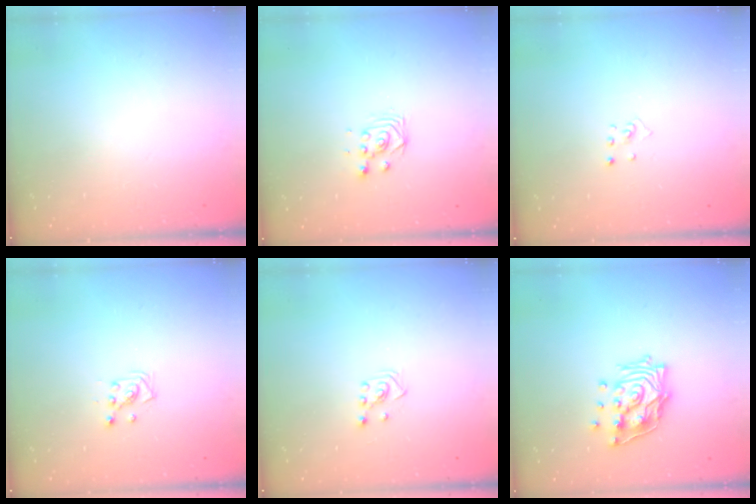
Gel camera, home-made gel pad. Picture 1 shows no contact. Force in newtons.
{"total": 2.8, "press": 2.8, "slide": 0.3}
{"total": 2.9, "press": 2.9, "slide": 0.3}
{"total": 3.3, "press": 3.2, "slide": 0.5}
{"total": 2.3, "press": 2.2, "slide": 0.7}
{"total": 15.1, "press": 15.0, "slide": 1.8}